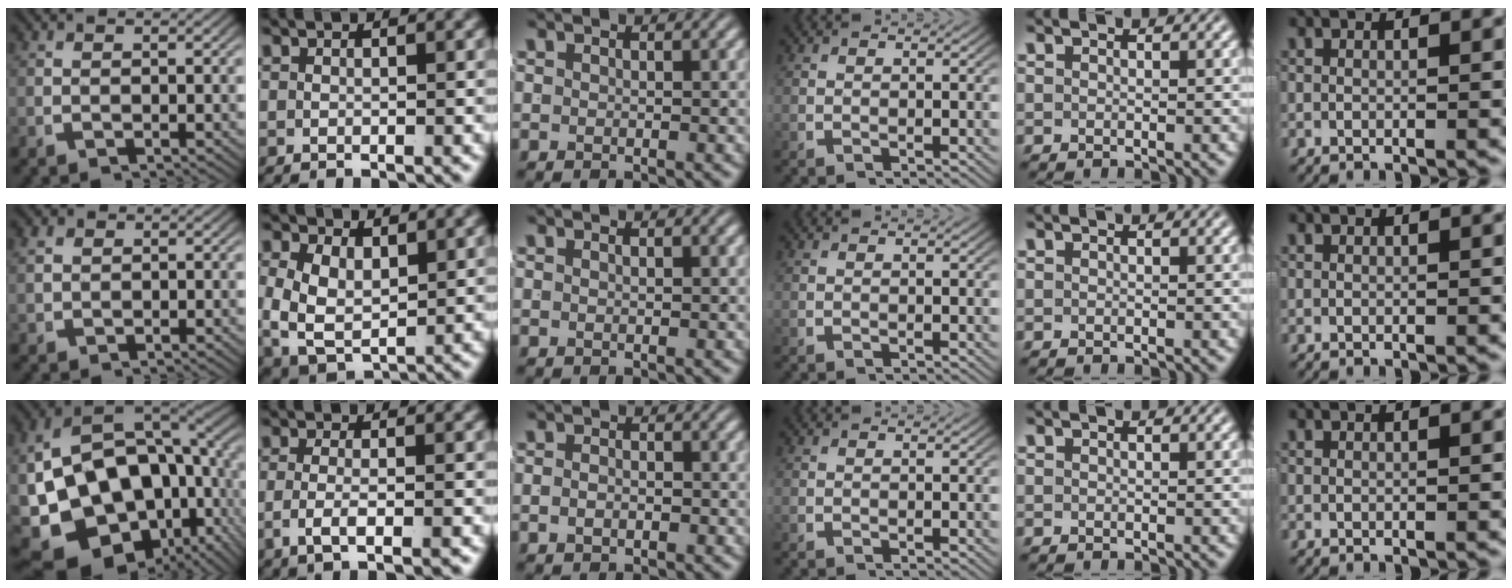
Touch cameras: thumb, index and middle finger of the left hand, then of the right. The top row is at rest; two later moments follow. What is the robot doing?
{"motion": "lift_and_place", "object": "shorts"}